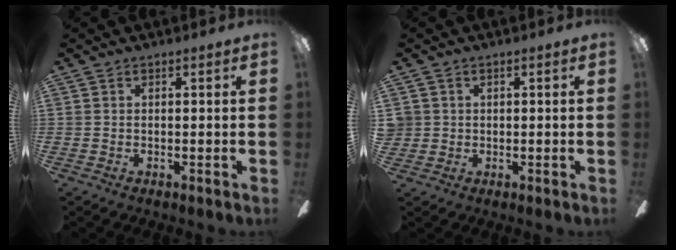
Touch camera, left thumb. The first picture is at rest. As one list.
[{"total": 2.2, "force": [0.6, 2.1, 0.2], "torque": [-0.008, 0.004, 0.011]}]